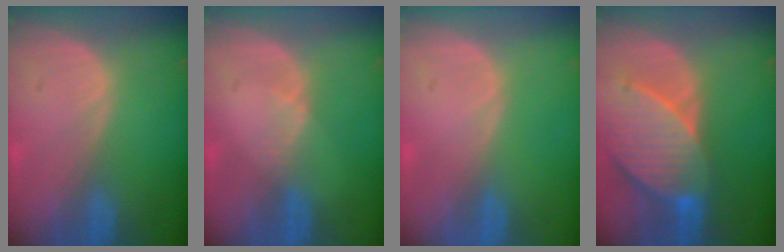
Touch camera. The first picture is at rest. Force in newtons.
{"total": 1.1, "press": 1.1, "slide": 0.2}
{"total": 0.0}
{"total": 9.3, "press": 8.6, "slide": 3.6}